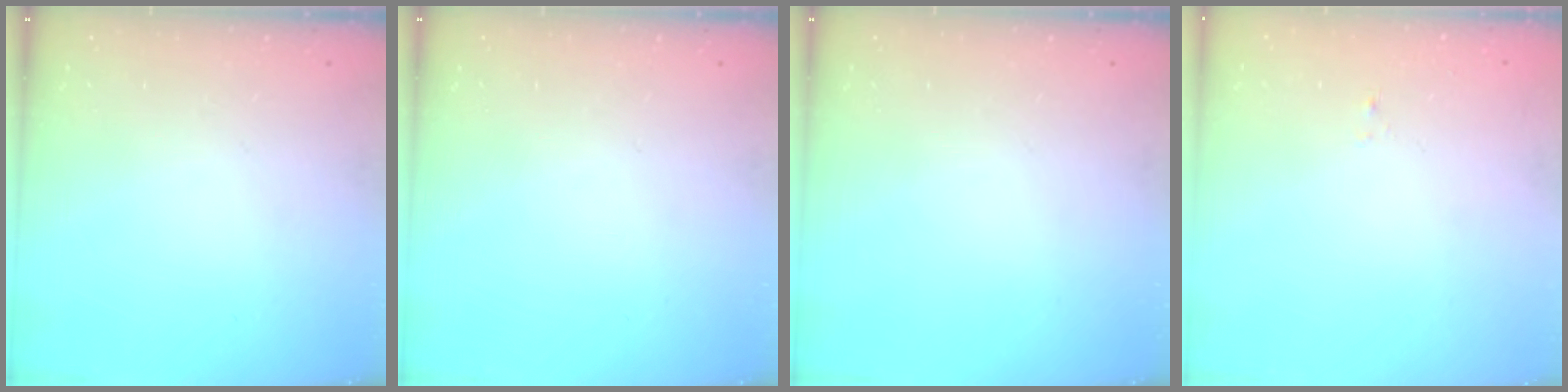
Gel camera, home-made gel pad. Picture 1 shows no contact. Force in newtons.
{"total": 0.0}
{"total": 0.0}
{"total": 0.0}